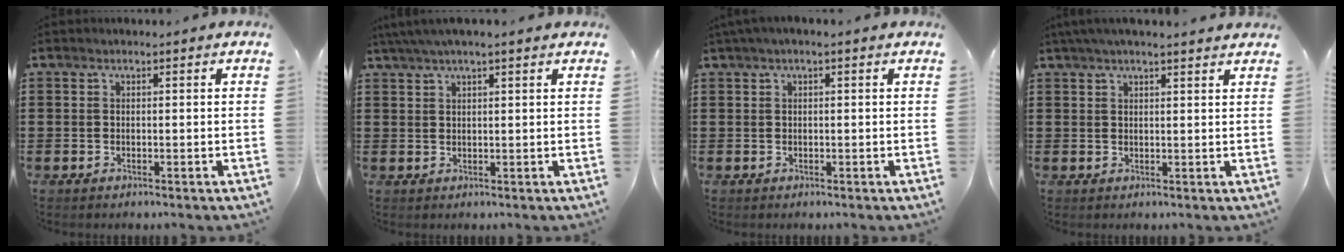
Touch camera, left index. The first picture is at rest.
{"total": 3.0, "force": [2.1, 0.3, 2.0], "torque": [-0.043, 0.006, 0.039]}
{"total": 1.0, "force": [0.2, 0.1, 1.0], "torque": [-0.016, -0.001, 0.004]}
{"total": 2.6, "force": [2.3, -0.1, 1.2], "torque": [-0.030, 0.002, 0.043]}